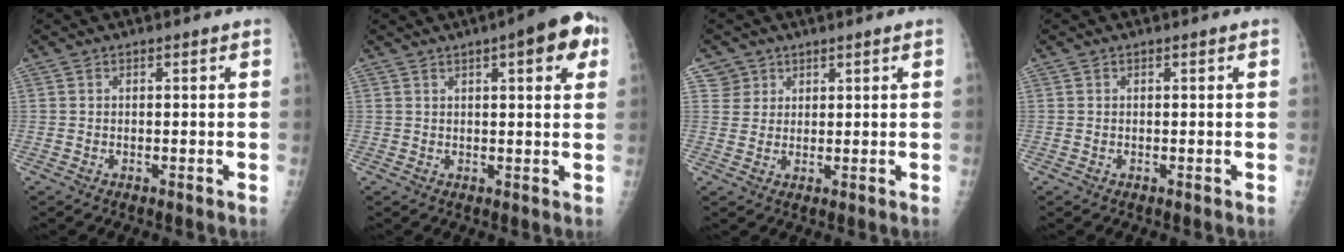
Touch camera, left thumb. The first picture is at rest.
{"total": 9.1, "force": [3.9, 2.6, 7.8], "torque": [-0.080, 0.002, 0.041]}
{"total": 3.0, "force": [2.0, 2.1, -0.7], "torque": [0.039, -0.009, 0.030]}
{"total": 0.0}